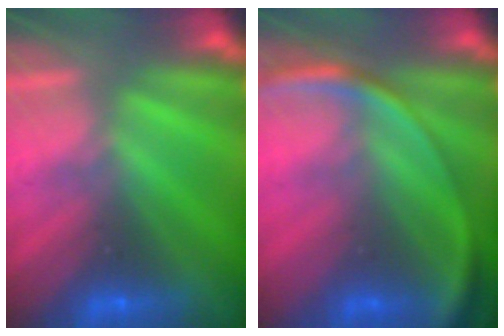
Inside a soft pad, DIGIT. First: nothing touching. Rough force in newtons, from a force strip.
{"total": 2.7}